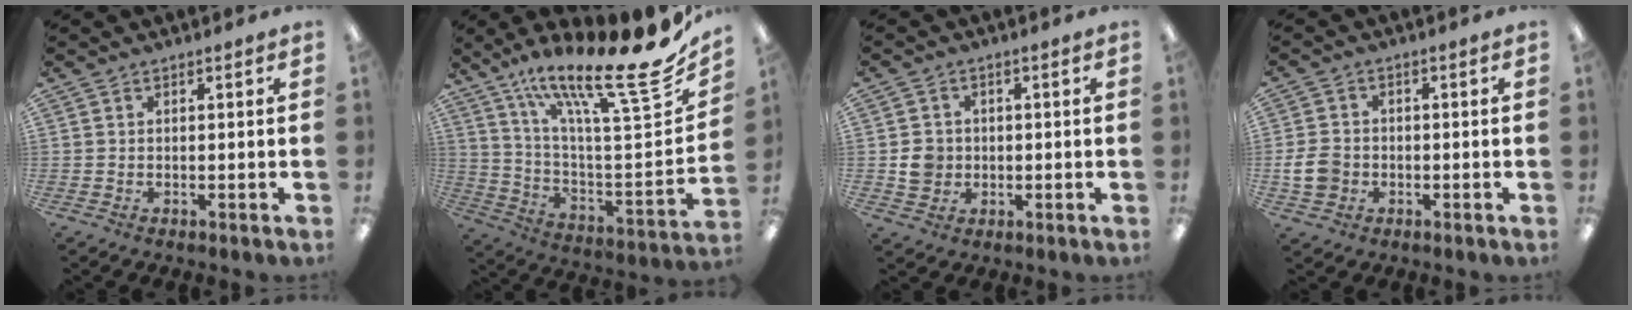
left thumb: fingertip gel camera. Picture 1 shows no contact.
{"total": 23.6, "force": [17.0, 4.7, 15.7], "torque": [-0.232, -0.128, 0.269]}
{"total": 4.8, "force": [-0.3, 4.5, 1.5], "torque": [-0.015, 0.005, -0.006]}
{"total": 6.2, "force": [-1.2, 5.1, 3.3], "torque": [-0.068, 0.006, -0.024]}